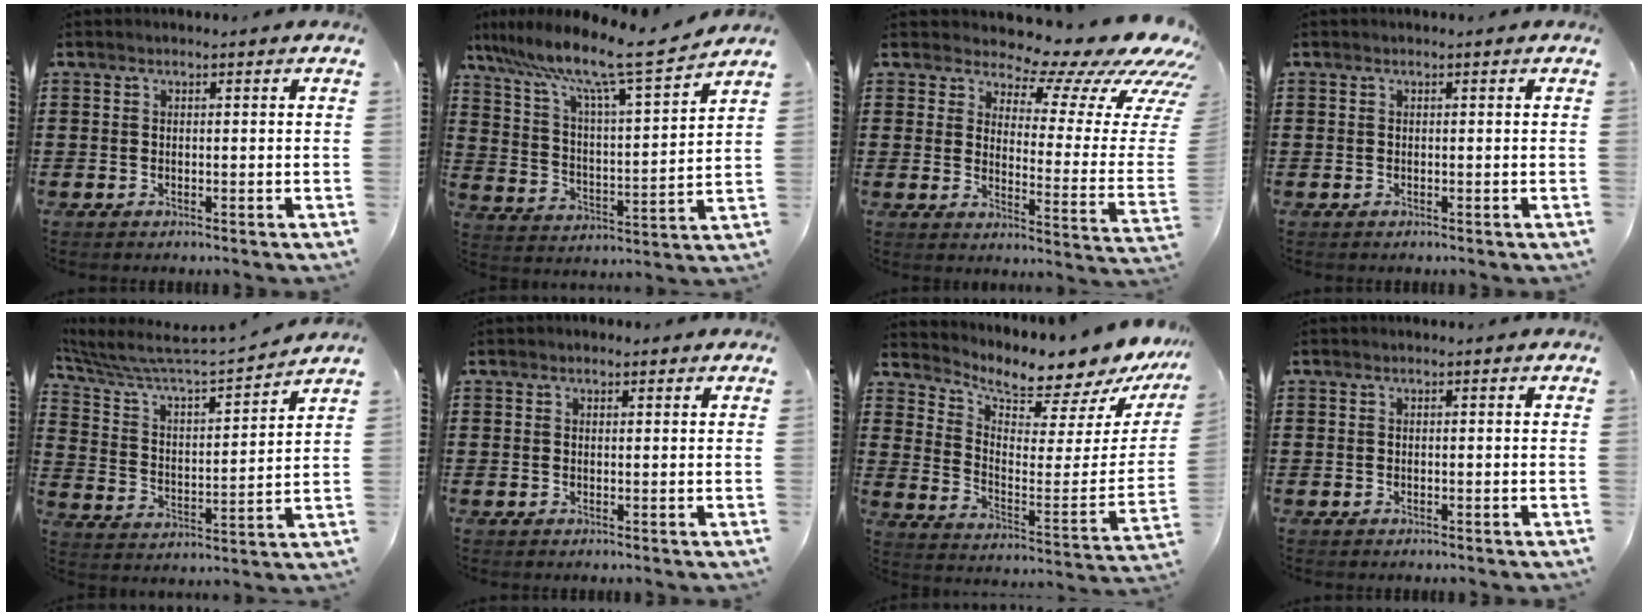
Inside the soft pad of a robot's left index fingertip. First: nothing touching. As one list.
[{"total": 10.4, "force": [8.6, 0.0, 5.7], "torque": [-0.143, -0.060, 0.139]}, {"total": 10.7, "force": [8.7, 3.1, 5.4], "torque": [-0.084, -0.083, 0.139]}, {"total": 0.0}, {"total": 5.9, "force": [5.5, 0.4, 2.0], "torque": [-0.067, -0.047, 0.088]}, {"total": 0.7, "force": [0.3, 0.5, 0.3], "torque": [-0.006, 0.005, 0.006]}, {"total": 6.0, "force": [5.6, 1.1, 1.9], "torque": [-0.047, -0.066, 0.087]}, {"total": 0.0}]